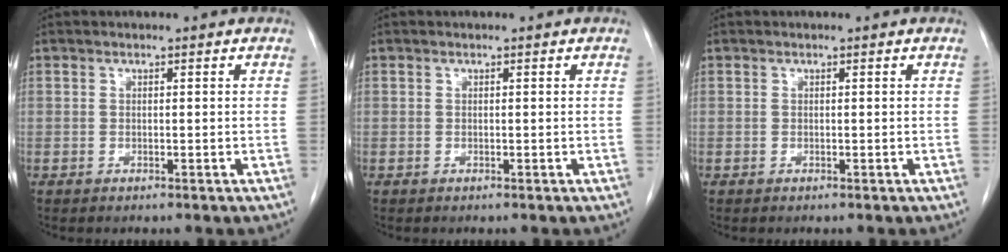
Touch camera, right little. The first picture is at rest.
{"total": 0.0}
{"total": 0.0}